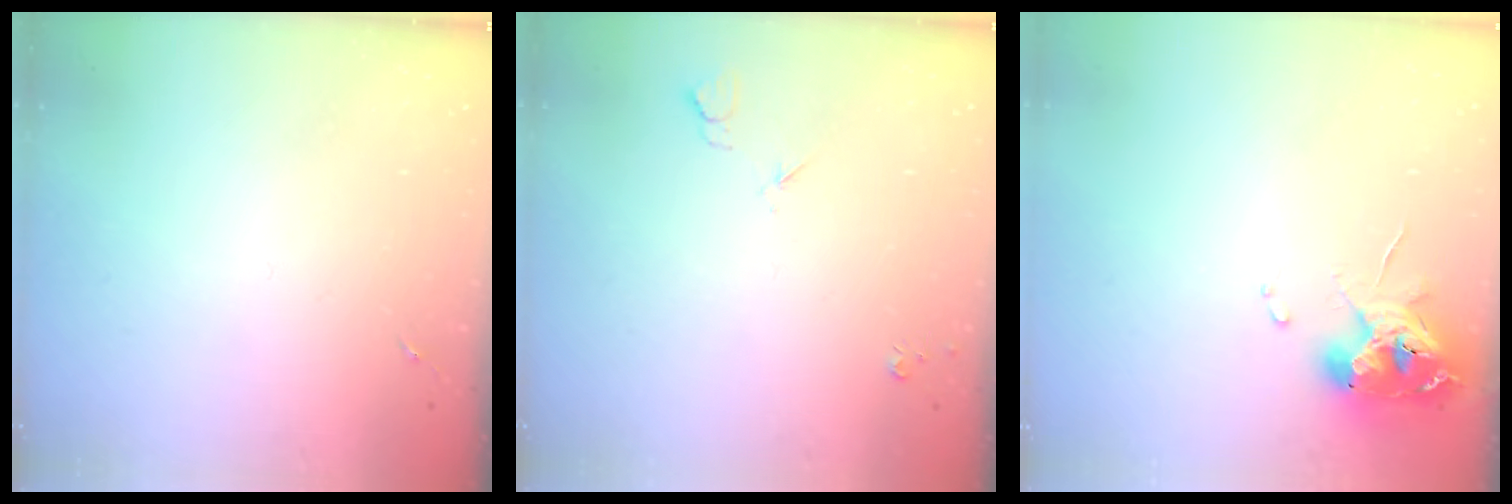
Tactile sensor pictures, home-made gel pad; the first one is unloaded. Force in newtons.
{"total": 3.6, "press": 3.5, "slide": 0.8}
{"total": 10.3, "press": 10.3, "slide": 1.3}